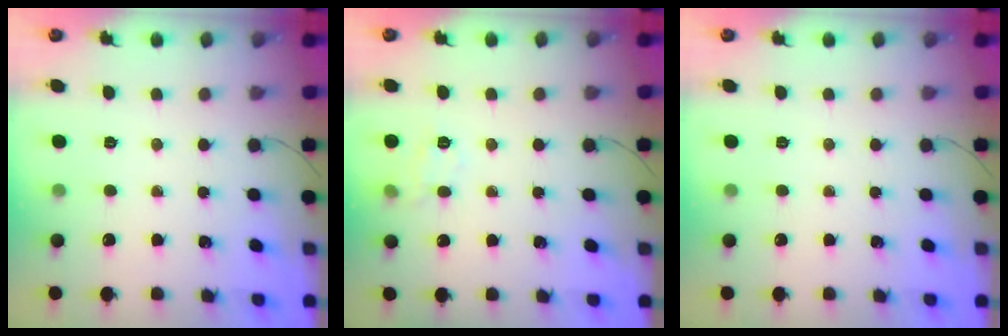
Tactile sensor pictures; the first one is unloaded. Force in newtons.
{"total": 7.4, "press": 7.3, "slide": 1.1}
{"total": 0.0}